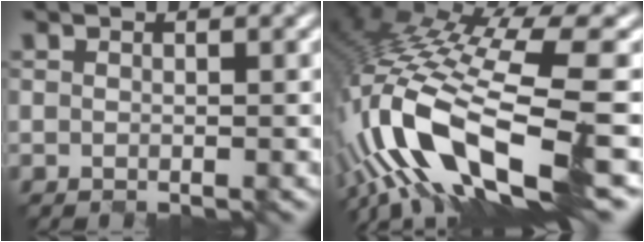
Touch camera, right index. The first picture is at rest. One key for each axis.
{"total": 14.7, "fx": -5.2, "fy": 4.0, "fz": 13.2, "tx": -0.276, "ty": -0.003, "tz": -0.083}